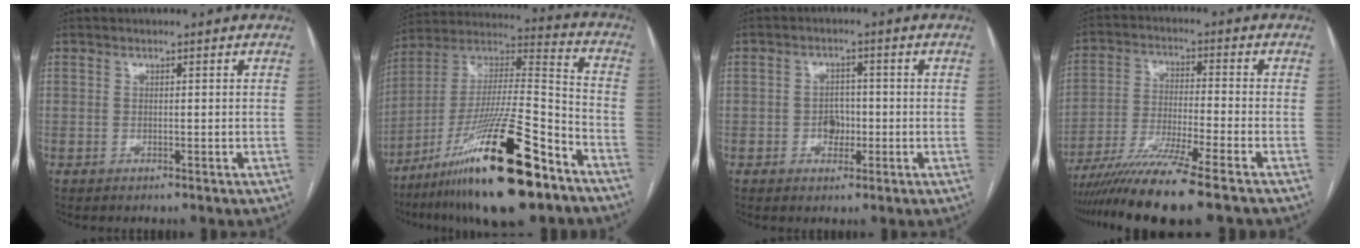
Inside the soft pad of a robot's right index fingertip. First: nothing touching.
{"total": 25.2, "force": [-15.3, 3.3, 19.7], "torque": [-0.346, -0.019, -0.262]}
{"total": 3.3, "force": [-0.8, 2.5, 2.0], "torque": [-0.025, 0.008, -0.011]}
{"total": 12.6, "force": [-9.9, -1.3, 7.6], "torque": [-0.130, -0.032, -0.169]}